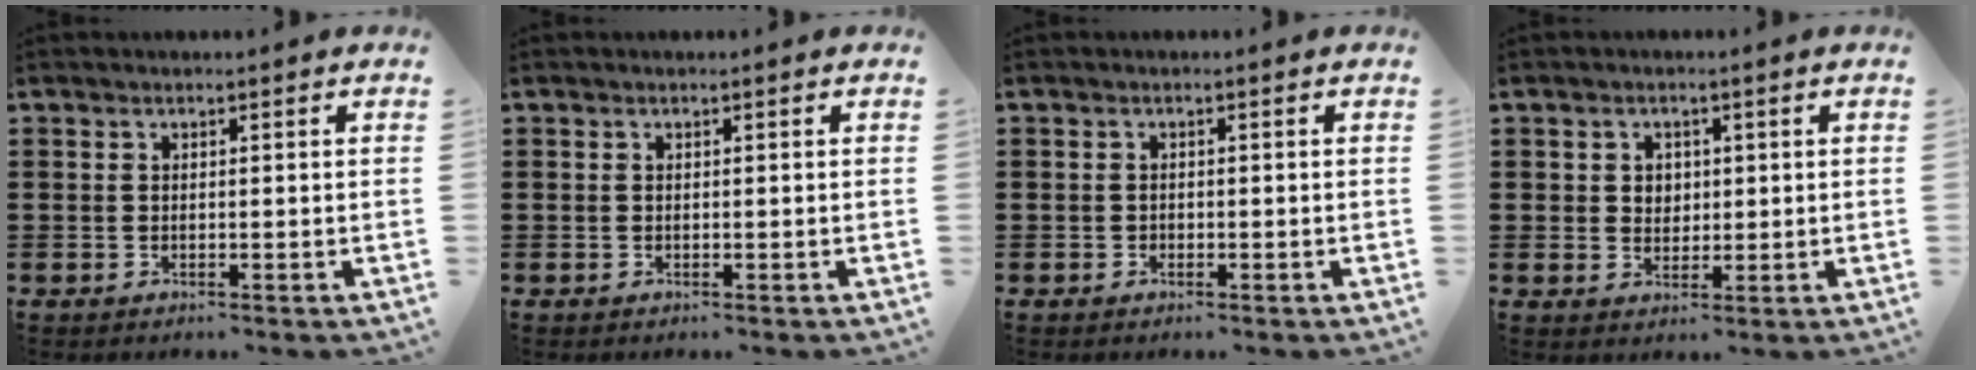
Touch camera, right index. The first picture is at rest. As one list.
[{"total": 0.0}, {"total": 0.6, "force": [-0.4, 0.4, 0.2], "torque": [-0.005, 0.000, -0.008]}, {"total": 2.2, "force": [0.6, 2.0, 0.7], "torque": [-0.022, 0.009, 0.010]}]